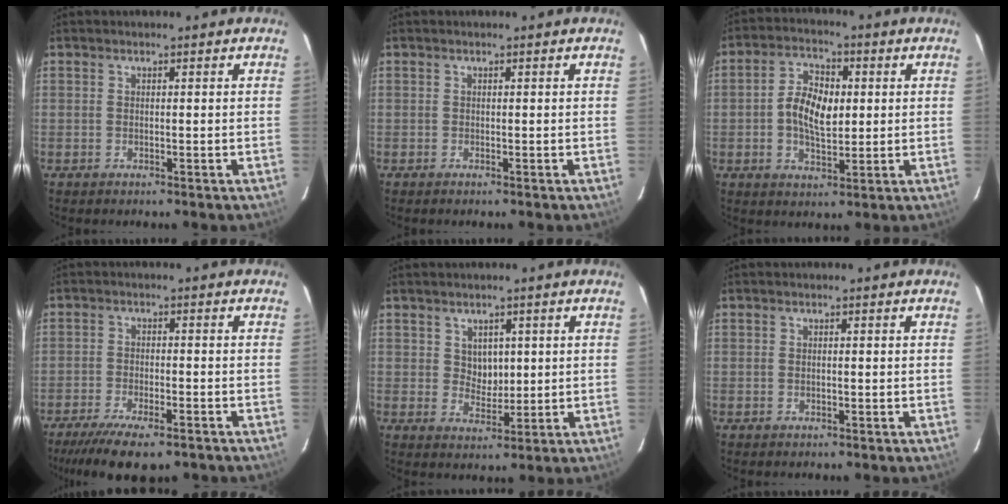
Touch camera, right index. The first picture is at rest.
{"total": 0.0}
{"total": 8.2, "force": [0.3, 4.6, 6.8], "torque": [-0.130, 0.015, 0.004]}
{"total": 12.6, "force": [-9.6, 3.6, 7.4], "torque": [-0.162, -0.037, -0.157]}
{"total": 4.0, "force": [1.2, 3.3, 1.8], "torque": [-0.024, 0.004, 0.027]}
{"total": 0.6, "force": [-0.1, 0.3, 0.4], "torque": [-0.007, 0.000, -0.002]}